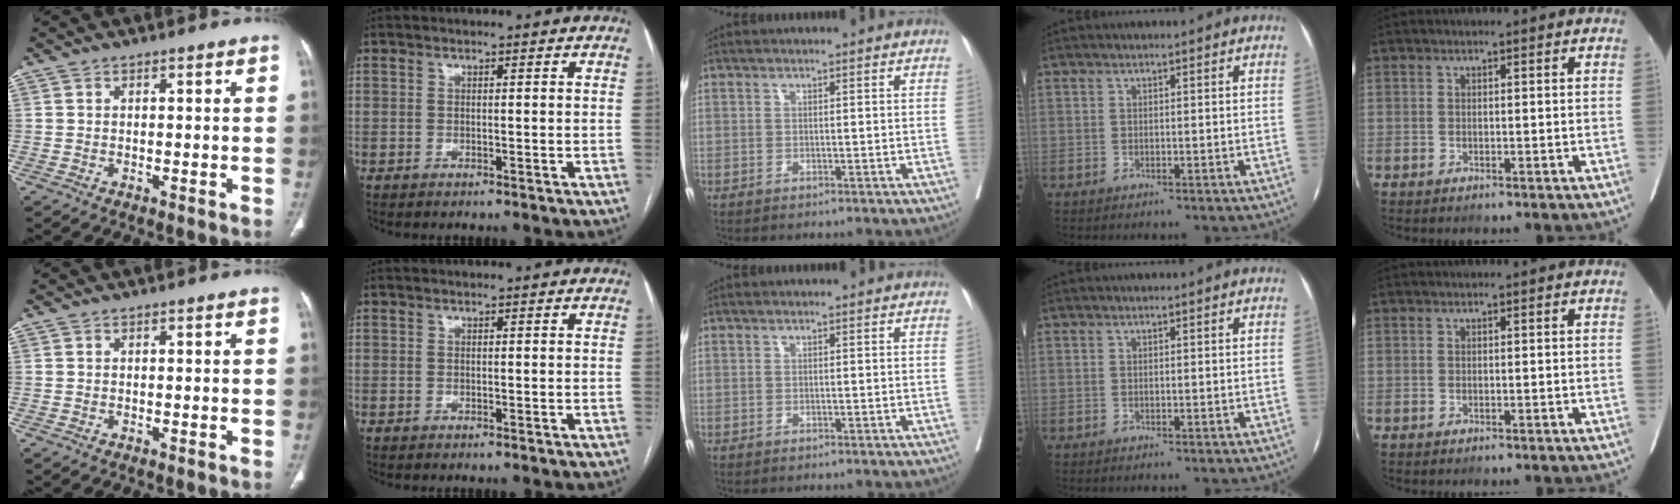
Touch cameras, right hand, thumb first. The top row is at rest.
{}